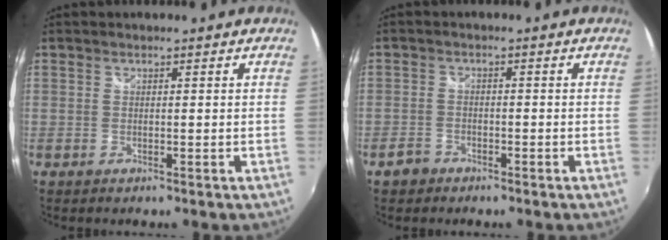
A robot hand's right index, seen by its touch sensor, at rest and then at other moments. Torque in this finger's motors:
{"motor_torque": [0.25, -0.08, 0.03, 0.00]}